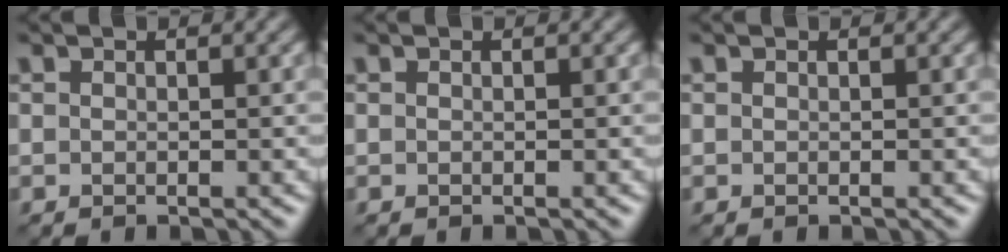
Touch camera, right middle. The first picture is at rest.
{"total": 0.0}
{"total": 0.0}